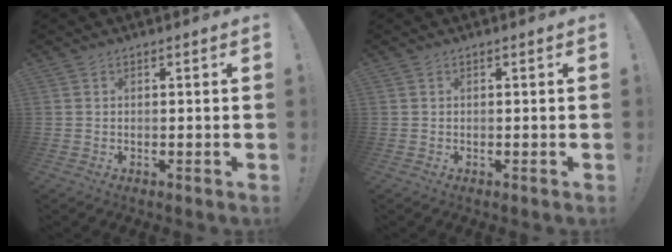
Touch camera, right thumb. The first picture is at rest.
{"total": 0.0}